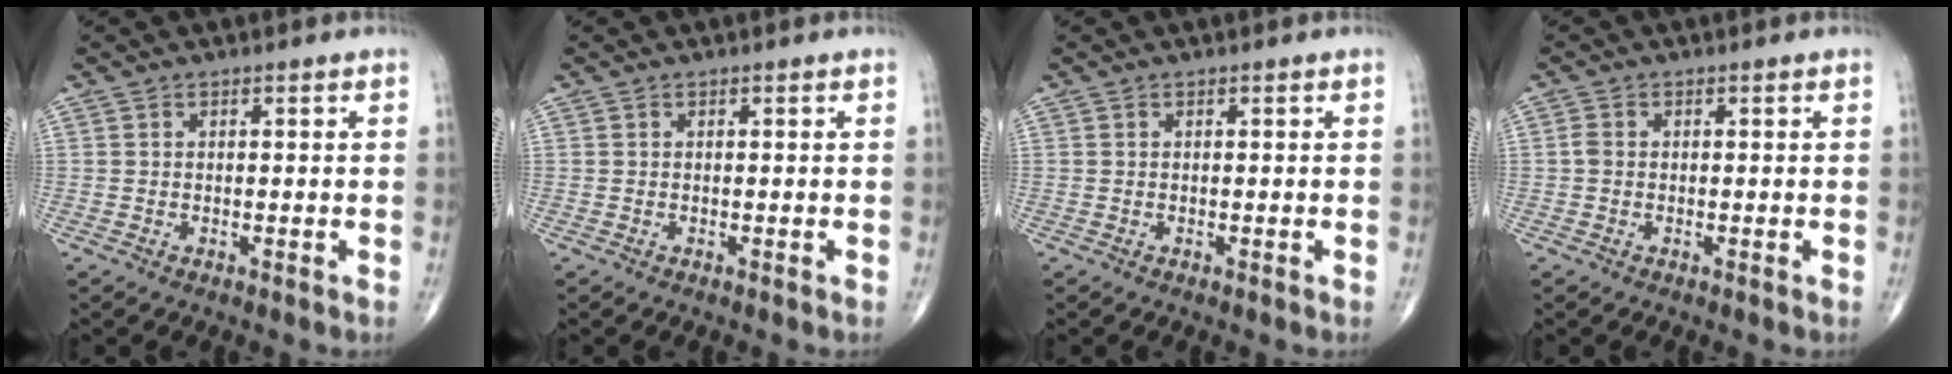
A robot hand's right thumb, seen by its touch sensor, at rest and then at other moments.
{"total": 0.0}
{"total": 0.0}
{"total": 1.2, "force": [-0.1, 0.9, 0.8], "torque": [-0.015, 0.000, -0.003]}